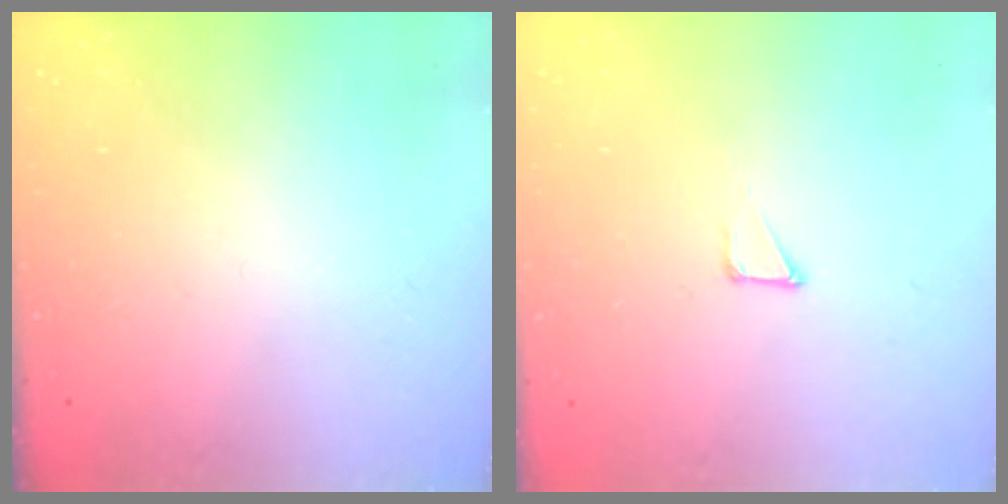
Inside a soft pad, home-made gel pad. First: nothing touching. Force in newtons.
{"total": 1.2, "press": 1.2, "slide": 0.0}